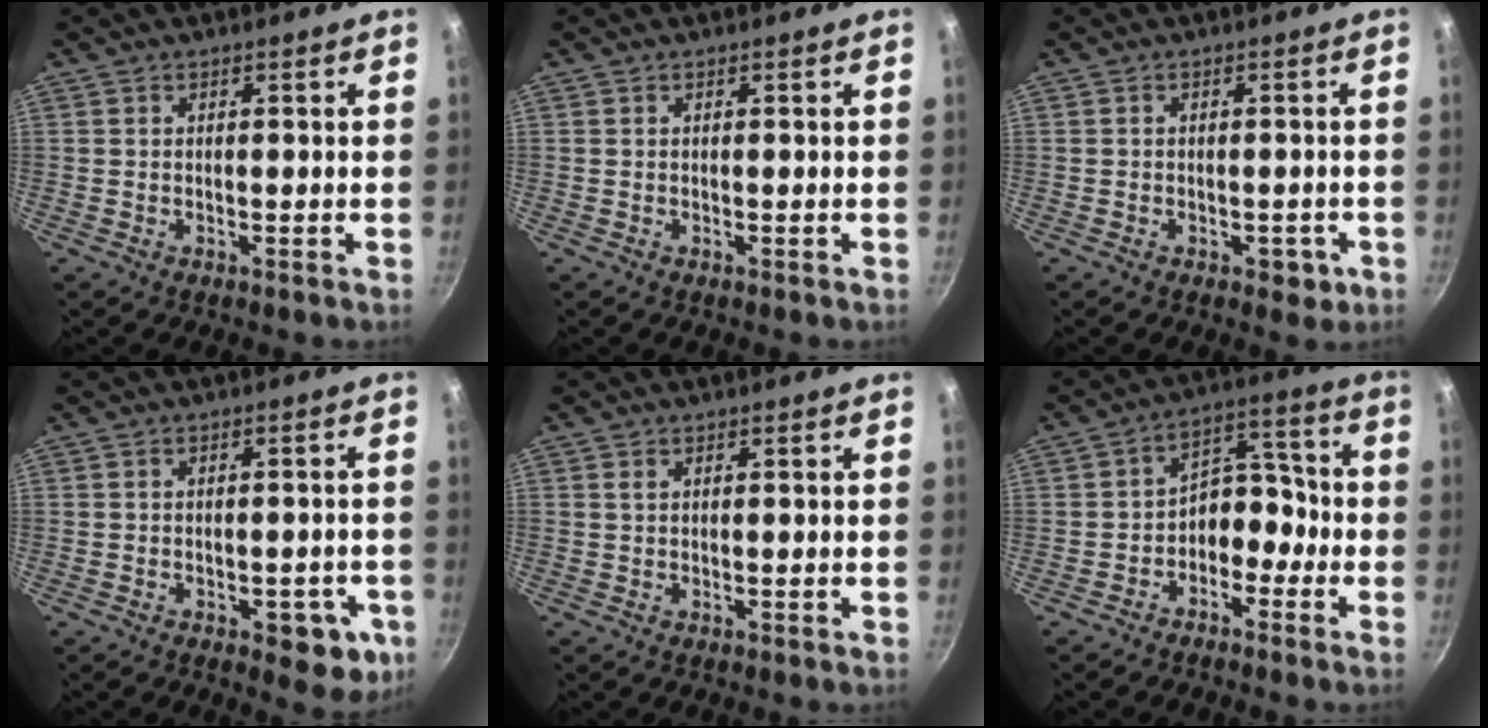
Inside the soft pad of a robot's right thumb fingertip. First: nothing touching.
{"total": 0.0}
{"total": 3.1, "force": [-1.4, 1.9, 2.0], "torque": [-0.009, 0.005, -0.016]}
{"total": 7.2, "force": [-3.2, 3.5, 5.4], "torque": [-0.040, 0.013, -0.035]}
{"total": 0.6, "force": [0.3, 0.3, 0.4], "torque": [-0.009, 0.000, 0.006]}
{"total": 8.7, "force": [-2.8, 6.1, 5.5], "torque": [-0.048, 0.050, -0.059]}